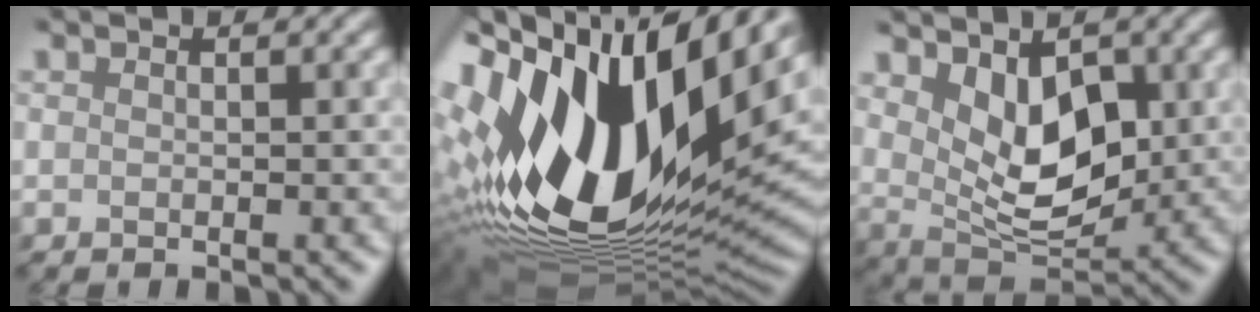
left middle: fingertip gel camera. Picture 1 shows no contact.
{"total": 18.1, "force": [2.9, 8.8, 15.5], "torque": [-0.327, -0.019, 0.047]}
{"total": 6.5, "force": [1.6, 3.8, 5.0], "torque": [-0.096, -0.007, 0.024]}